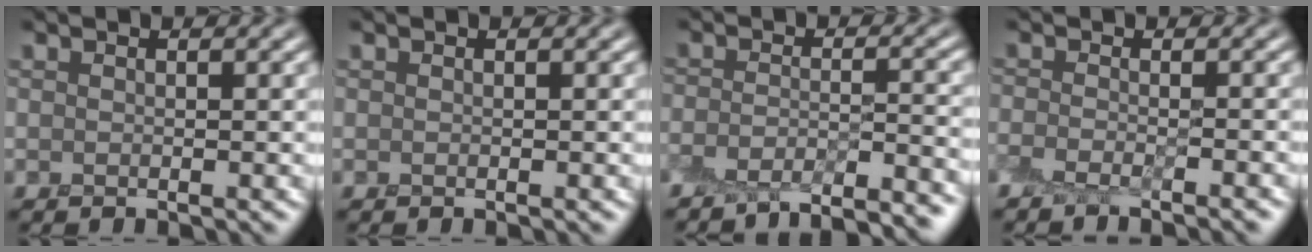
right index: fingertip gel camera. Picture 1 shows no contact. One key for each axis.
{"total": 0.0}
{"total": 7.6, "fx": -6.9, "fy": 1.3, "fz": 2.8, "tx": -0.041, "ty": -0.006, "tz": -0.103}
{"total": 2.3, "fx": -2.2, "fy": 0.1, "fz": 0.7, "tx": -0.015, "ty": -0.006, "tz": -0.045}